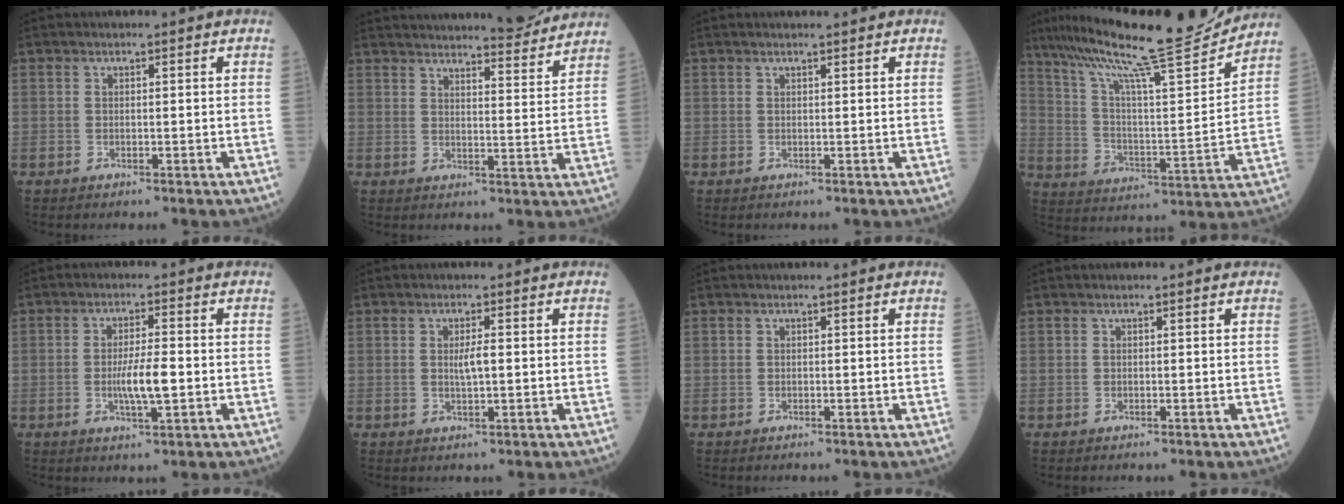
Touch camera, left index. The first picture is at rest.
{"total": 13.3, "force": [12.5, 0.7, 4.3], "torque": [-0.058, -0.008, 0.157]}
{"total": 1.5, "force": [1.3, 0.0, 0.6], "torque": [-0.006, 0.008, 0.023]}
{"total": 21.5, "force": [18.8, 0.1, 10.4], "torque": [-0.181, -0.015, 0.295]}
{"total": 5.4, "force": [-1.0, 0.7, 5.3], "torque": [-0.102, -0.007, -0.016]}
{"total": 2.3, "force": [0.1, 0.3, 2.2], "torque": [-0.042, -0.001, 0.004]}
{"total": 0.0}
{"total": 0.0}